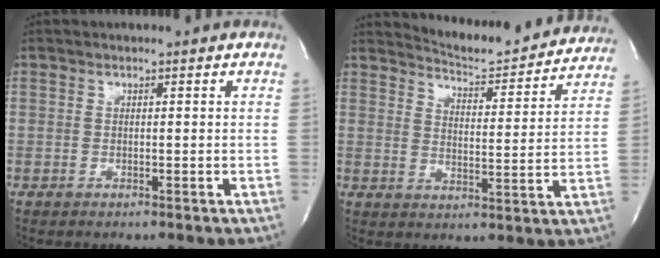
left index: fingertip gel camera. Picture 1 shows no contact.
{"total": 13.7, "force": [13.4, 1.8, 2.2], "torque": [-0.029, -0.026, 0.167]}